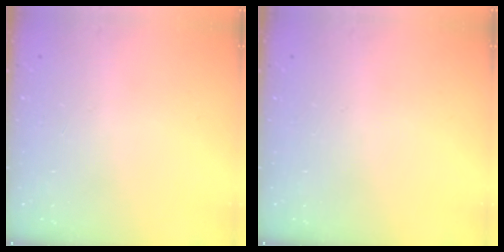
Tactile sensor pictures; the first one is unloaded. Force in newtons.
{"total": 0.0}